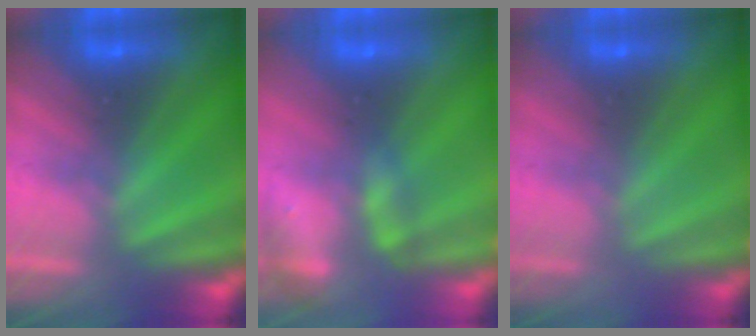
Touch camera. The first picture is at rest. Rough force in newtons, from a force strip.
{"total": 2.4}
{"total": 4.5}